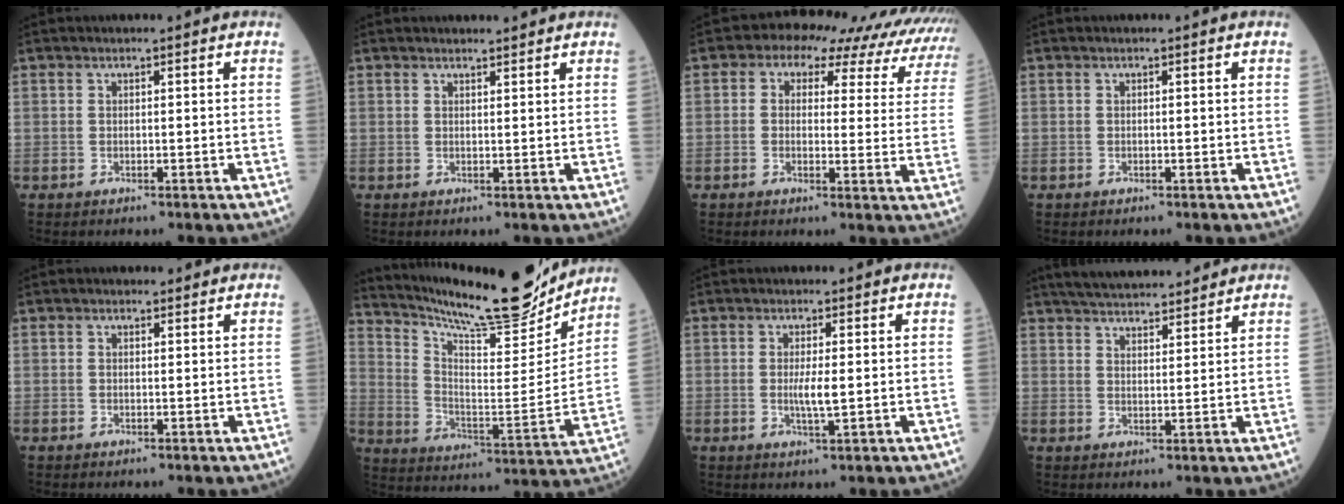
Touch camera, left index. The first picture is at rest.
{"total": 2.1, "force": [2.0, 0.3, 0.3], "torque": [-0.009, 0.004, 0.029]}
{"total": 15.6, "force": [12.1, 7.2, 6.7], "torque": [-0.067, 0.034, 0.112]}
{"total": 0.0}
{"total": 0.8, "force": [0.6, 0.5, 0.1], "torque": [-0.003, 0.000, 0.006]}
{"total": 21.4, "force": [19.7, 1.8, 8.2], "torque": [-0.149, -0.047, 0.295]}
{"total": 3.0, "force": [0.0, 0.3, 3.0], "torque": [-0.061, -0.005, 0.001]}
{"total": 12.6, "force": [11.5, 2.2, 4.5], "torque": [-0.068, 0.025, 0.171]}